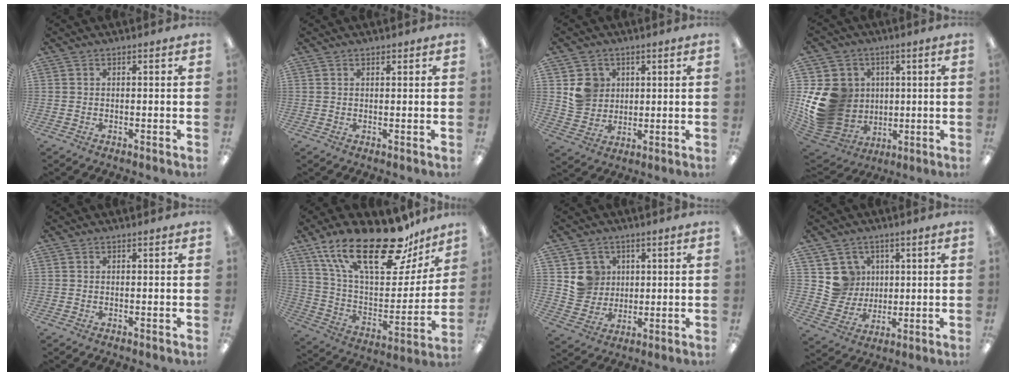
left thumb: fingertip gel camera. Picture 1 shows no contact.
{"total": 0.7, "force": [0.6, 0.3, 0.3], "torque": [-0.005, 0.001, 0.011]}
{"total": 7.3, "force": [2.7, 6.7, 1.5], "torque": [-0.022, -0.001, 0.053]}
{"total": 18.5, "force": [0.6, 16.2, 9.0], "torque": [-0.188, -0.009, 0.035]}
{"total": 0.0}
{"total": 27.3, "force": [18.1, 10.4, 17.7], "torque": [-0.299, -0.105, 0.310]}
{"total": 7.9, "force": [2.9, 7.3, 0.8], "torque": [-0.017, -0.004, 0.059]}
{"total": 8.3, "force": [3.1, 7.7, 0.7], "torque": [-0.020, -0.008, 0.066]}